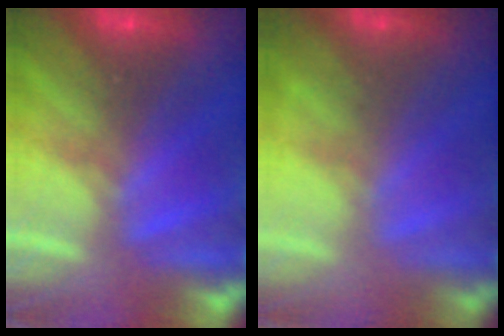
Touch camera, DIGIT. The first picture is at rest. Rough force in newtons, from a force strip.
{"total": 1.7}